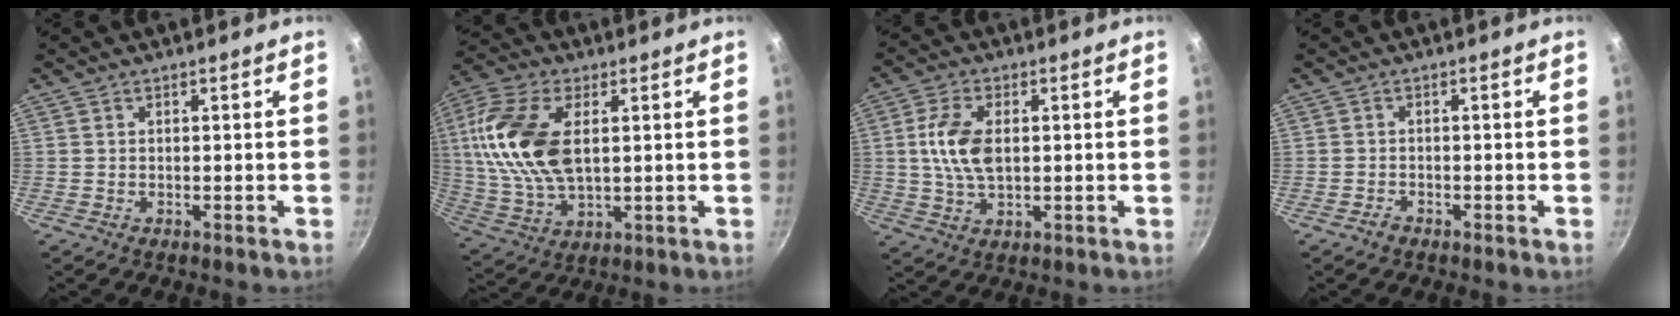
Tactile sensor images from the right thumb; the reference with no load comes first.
{"total": 17.3, "force": [3.3, 9.6, 14.0], "torque": [-0.273, -0.003, 0.062]}
{"total": 8.9, "force": [0.9, 5.0, 7.3], "torque": [-0.139, 0.004, 0.015]}
{"total": 1.3, "force": [-1.1, 0.7, 0.4], "torque": [-0.008, 0.012, -0.020]}